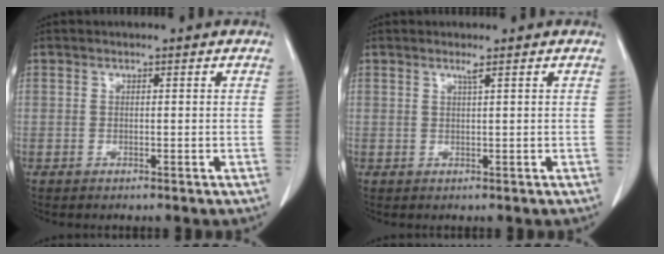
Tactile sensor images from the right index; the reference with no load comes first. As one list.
[{"total": 0.9, "force": [0.6, -0.3, 0.7], "torque": [-0.022, -0.006, 0.015]}]